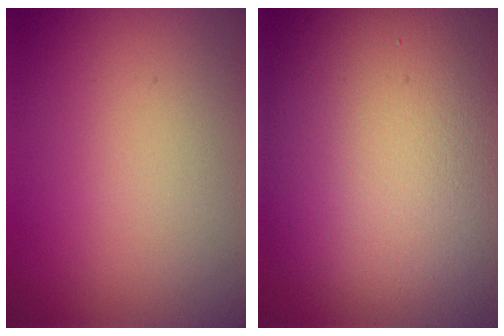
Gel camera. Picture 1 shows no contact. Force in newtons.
{"total": 15.4, "press": 15.3, "slide": 1.0}